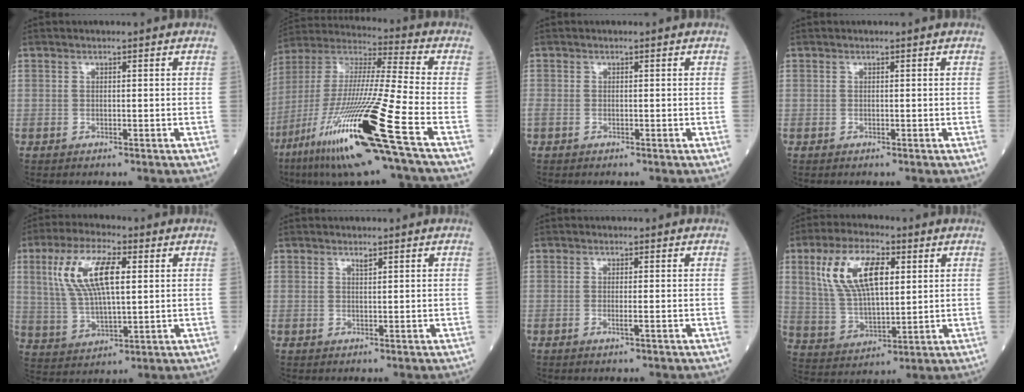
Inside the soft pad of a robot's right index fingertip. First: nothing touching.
{"total": 24.0, "force": [-11.4, -0.2, 21.1], "torque": [-0.421, -0.056, -0.216]}
{"total": 0.8, "force": [-0.2, 0.4, 0.6], "torque": [-0.024, -0.003, -0.005]}
{"total": 0.0}
{"total": 12.2, "force": [3.6, 3.8, 11.0], "torque": [-0.236, 0.017, 0.073]}
{"total": 0.8, "force": [0.7, -0.1, 0.4], "torque": [-0.011, -0.004, 0.012]}
{"total": 1.1, "force": [-0.3, -0.2, 1.0], "torque": [-0.021, -0.003, -0.006]}
{"total": 13.1, "force": [4.6, 5.3, 11.1], "torque": [-0.232, 0.018, 0.091]}